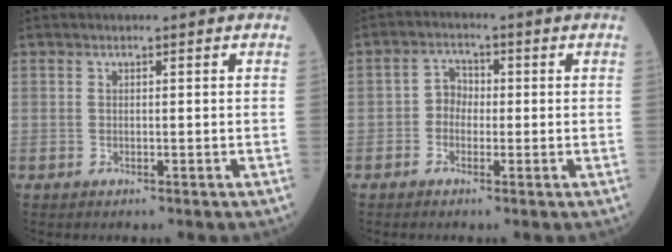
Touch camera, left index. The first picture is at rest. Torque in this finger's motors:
{"motor_torque": [0.09, -0.02, -0.04, 0.00]}